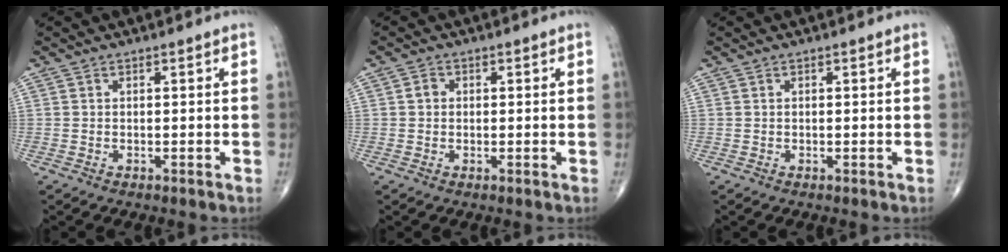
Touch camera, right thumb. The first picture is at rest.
{"total": 1.5, "force": [0.0, 1.4, 0.7], "torque": [-0.006, 0.003, -0.002]}
{"total": 0.0}